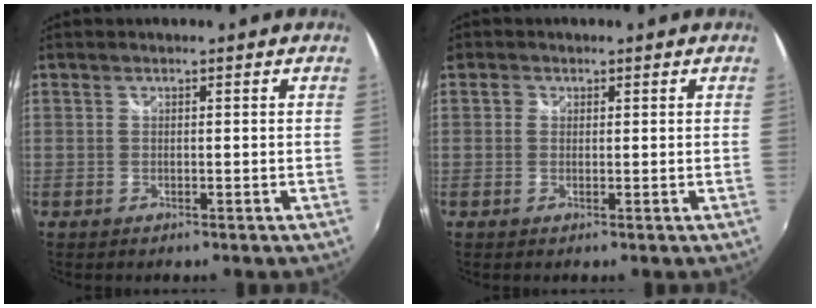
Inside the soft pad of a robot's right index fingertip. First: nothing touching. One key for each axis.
{"total": 1.4, "fx": 0.1, "fy": 1.3, "fz": 0.3, "tx": 0.000, "ty": 0.003, "tz": -0.005}